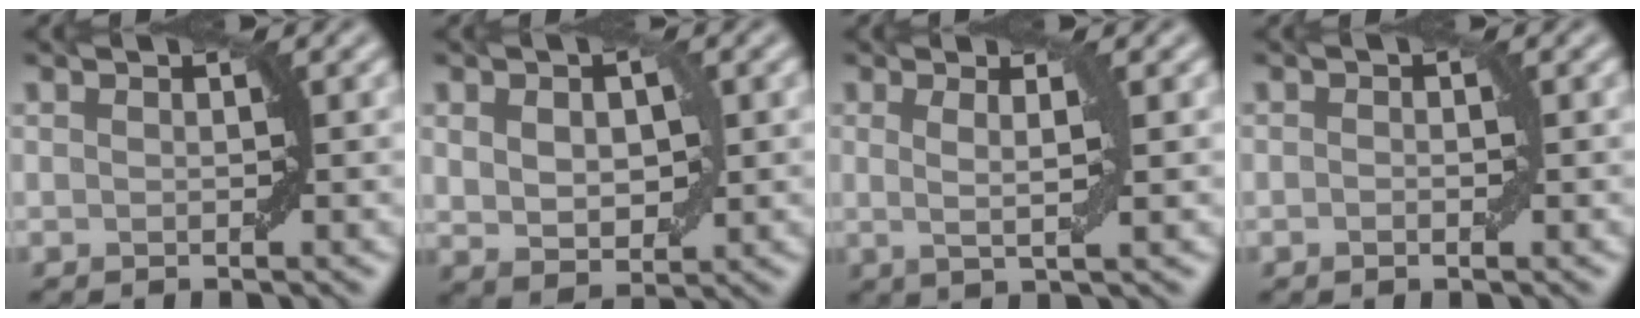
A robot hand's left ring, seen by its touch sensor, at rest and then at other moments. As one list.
[{"total": 3.9, "force": [0.5, 2.4, 3.0], "torque": [-0.058, -0.002, 0.016]}, {"total": 2.5, "force": [0.4, 0.4, 2.4], "torque": [-0.042, -0.003, 0.007]}, {"total": 0.8, "force": [-0.2, 0.4, 0.6], "torque": [-0.009, 0.004, -0.003]}]